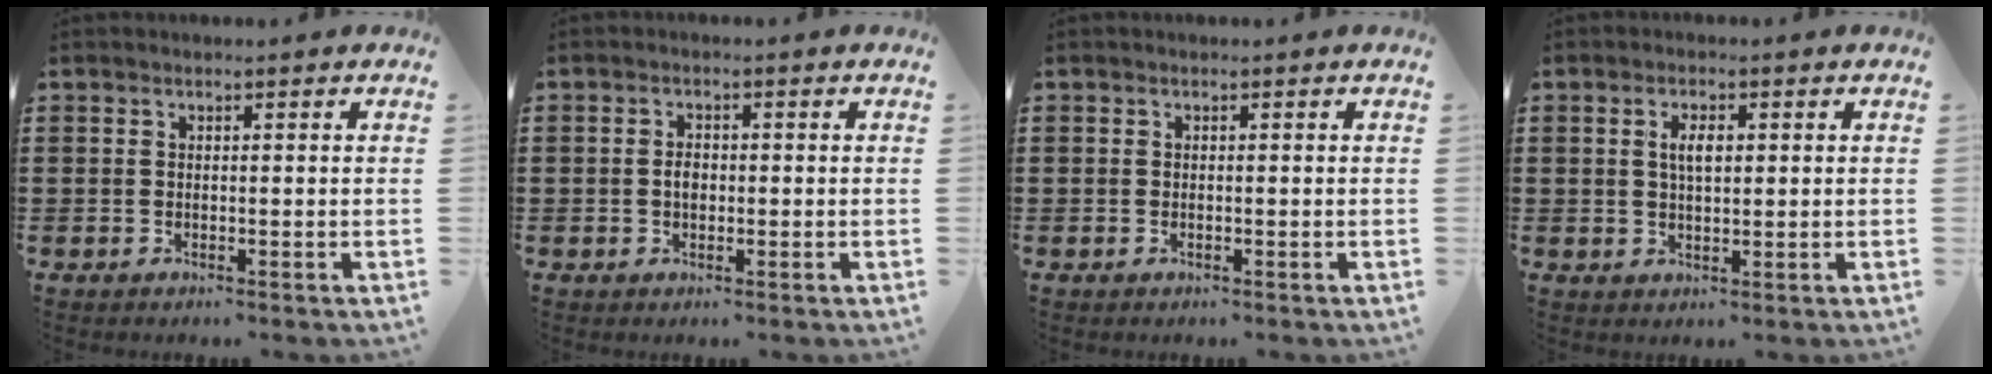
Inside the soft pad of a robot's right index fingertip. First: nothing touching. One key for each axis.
{"total": 1.9, "fx": -0.2, "fy": 1.2, "fz": 1.5, "tx": -0.031, "ty": 0.006, "tz": -0.005}
{"total": 0.0}
{"total": 3.0, "fx": 0.6, "fy": 1.3, "fz": 2.7, "tx": -0.056, "ty": 0.007, "tz": 0.008}